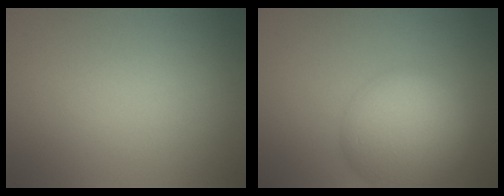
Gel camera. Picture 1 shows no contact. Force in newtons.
{"total": 9.0, "press": 9.0, "slide": 0.5}